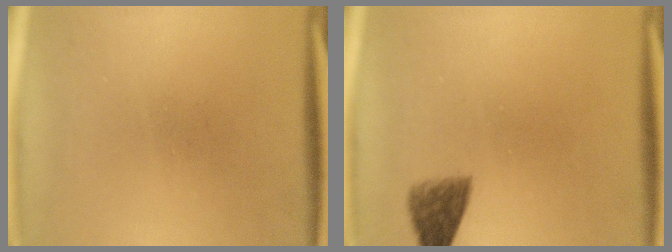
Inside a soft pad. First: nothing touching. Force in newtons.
{"total": 3.8}